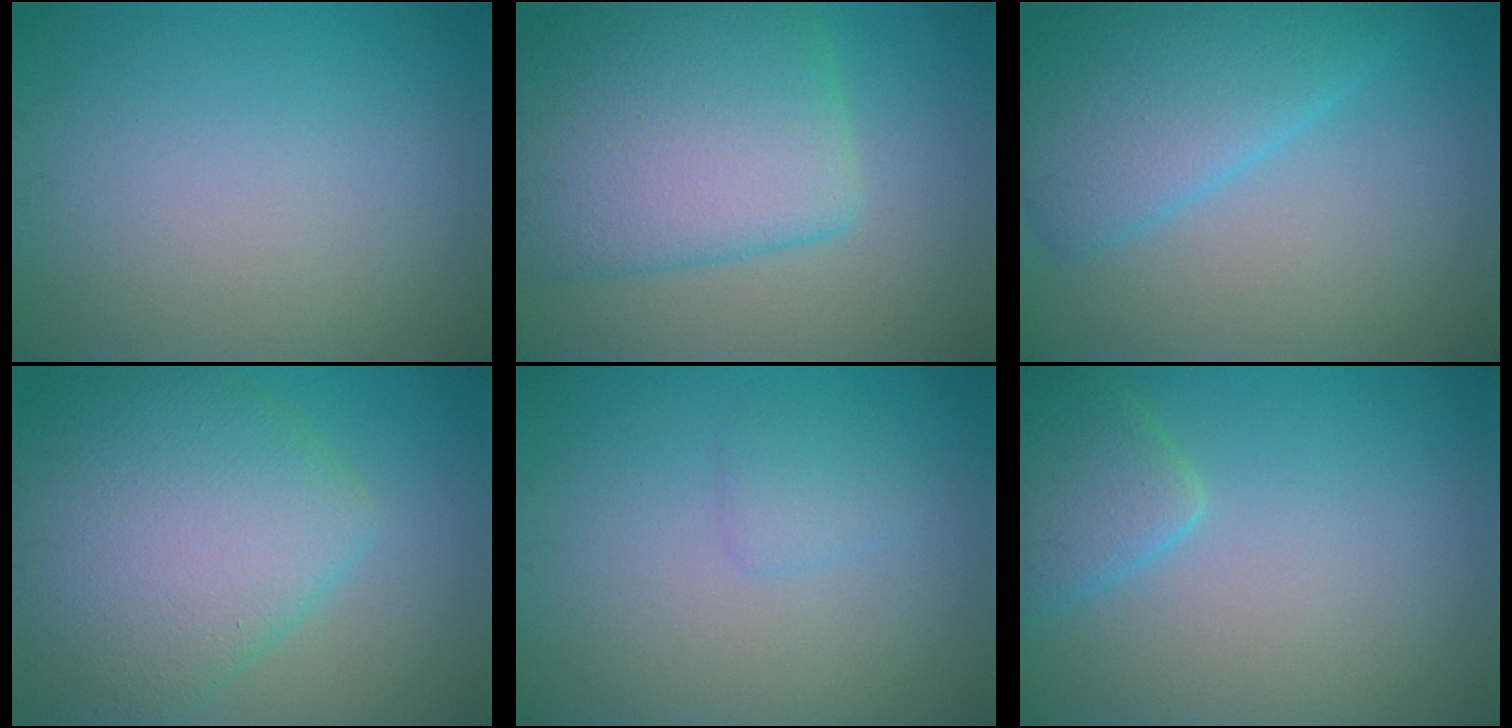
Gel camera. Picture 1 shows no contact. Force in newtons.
{"total": 9.6, "press": 9.6, "slide": 0.3}
{"total": 5.9, "press": 5.9, "slide": 0.2}
{"total": 9.5, "press": 9.5, "slide": 0.4}
{"total": 1.1, "press": 1.1, "slide": 0.1}
{"total": 3.3, "press": 3.3, "slide": 0.3}